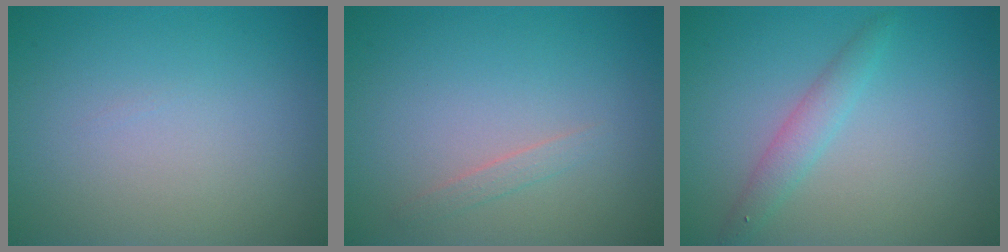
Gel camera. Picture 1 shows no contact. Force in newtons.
{"total": 0.9, "press": 0.9, "slide": 0.0}
{"total": 1.9, "press": 1.9, "slide": 0.1}